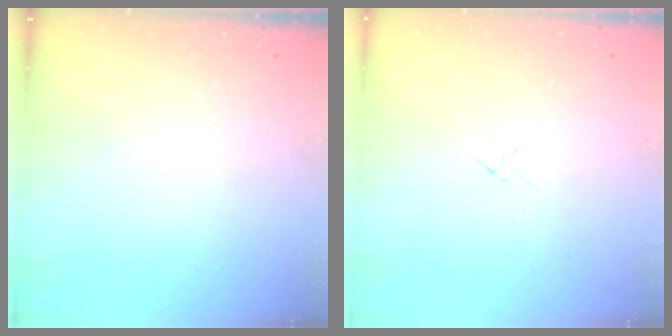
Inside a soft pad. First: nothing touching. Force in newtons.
{"total": 2.3, "press": 2.2, "slide": 0.6}